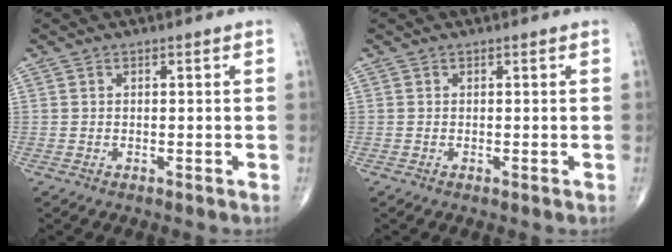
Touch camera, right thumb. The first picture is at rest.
{"total": 0.0}